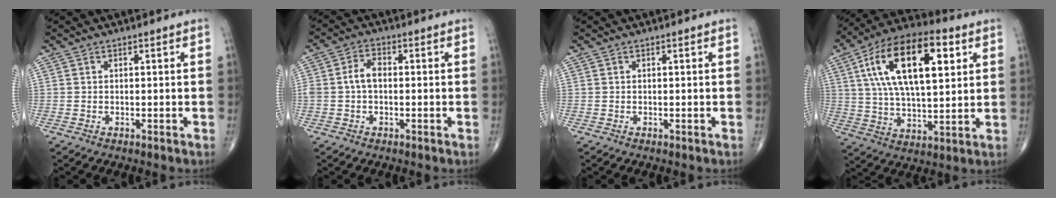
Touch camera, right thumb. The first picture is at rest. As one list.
[{"total": 4.0, "force": [-0.2, 2.5, 3.1], "torque": [-0.062, 0.016, -0.007]}, {"total": 0.0}, {"total": 21.8, "force": [7.0, 9.9, 18.2], "torque": [-0.308, 0.001, 0.113]}]